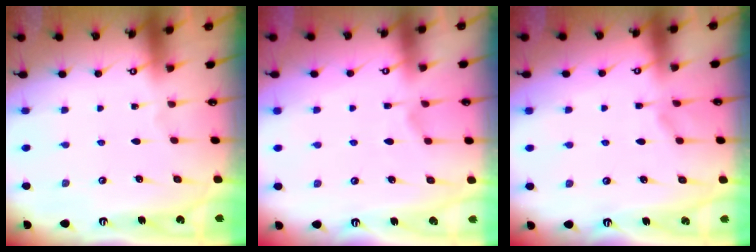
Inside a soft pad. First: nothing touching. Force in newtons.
{"total": 2.0, "press": 1.5, "slide": 1.3}
{"total": 3.9, "press": 3.9, "slide": 0.5}